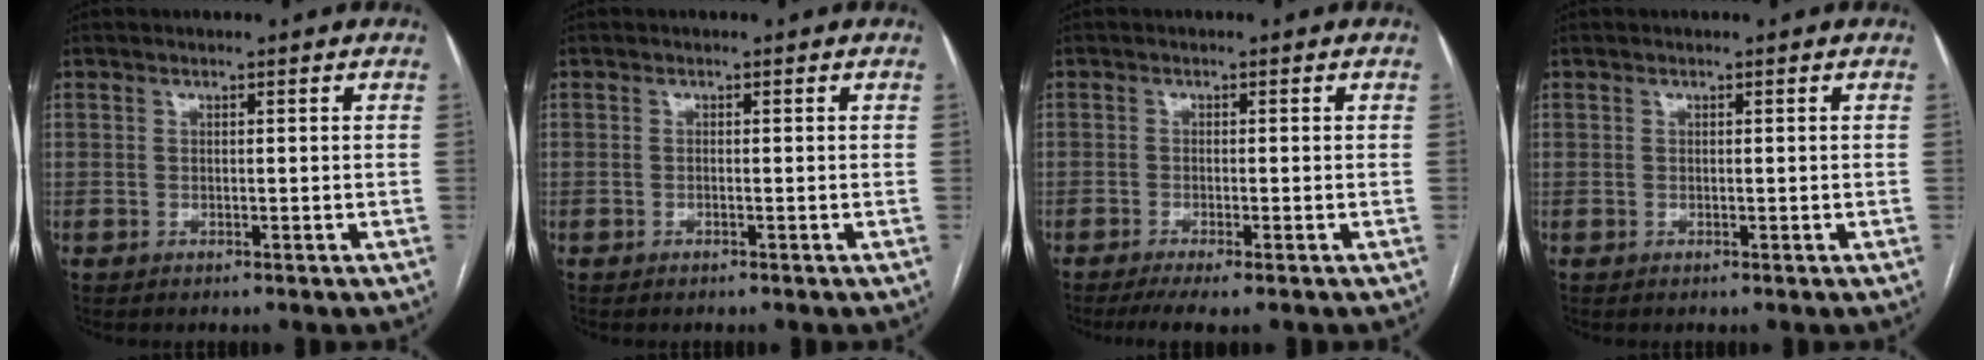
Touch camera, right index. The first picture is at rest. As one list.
[{"total": 0.0}, {"total": 4.1, "force": [-2.9, 0.1, 2.9], "torque": [-0.048, -0.010, -0.049]}, {"total": 0.0}]